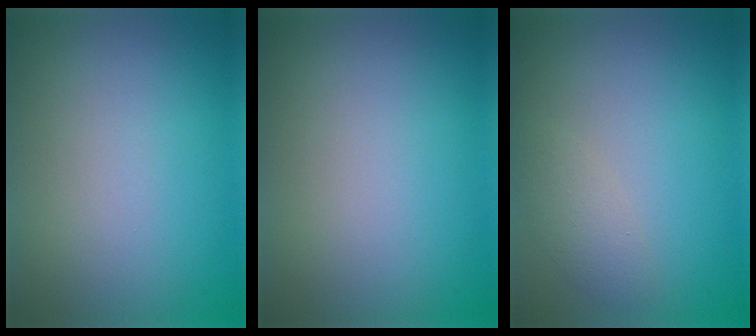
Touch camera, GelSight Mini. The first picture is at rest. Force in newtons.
{"total": 0.0}
{"total": 1.9, "press": 1.9, "slide": 0.1}